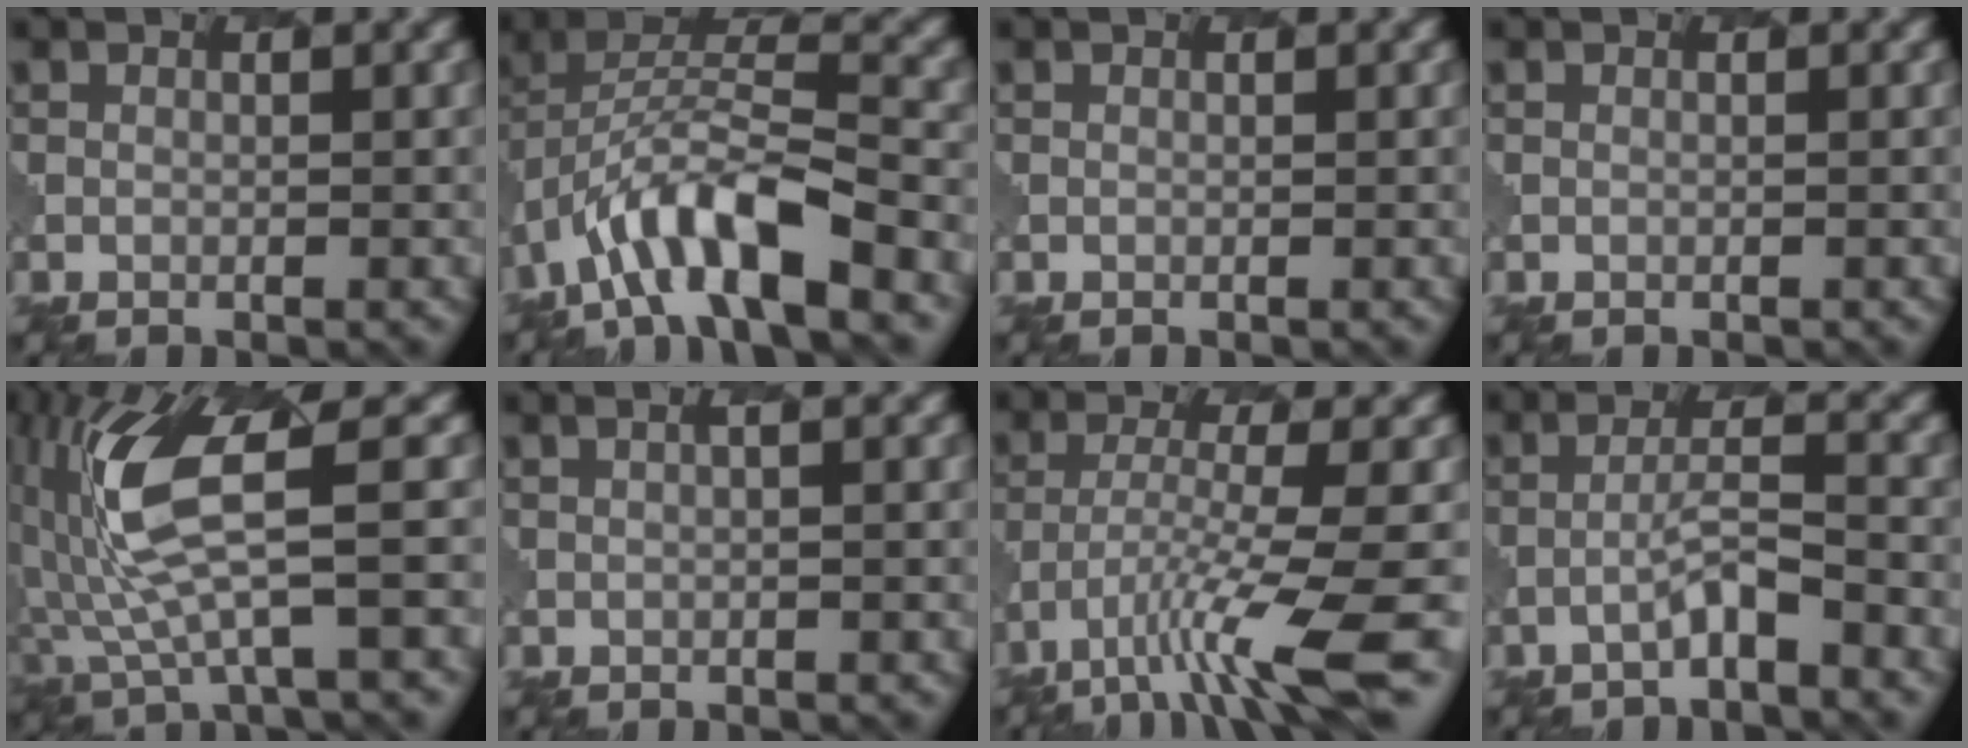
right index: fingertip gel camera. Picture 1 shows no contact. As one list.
[{"total": 9.1, "force": [-4.9, 2.9, 7.1], "torque": [-0.121, 0.014, -0.088]}, {"total": 0.0}, {"total": 0.0}, {"total": 7.9, "force": [0.9, 2.0, 7.7], "torque": [-0.171, -0.002, 0.026]}, {"total": 1.2, "force": [0.5, 0.3, 1.1], "torque": [-0.012, 0.002, 0.007]}, {"total": 7.4, "force": [-3.8, 0.9, 6.2], "torque": [-0.111, -0.008, -0.068]}, {"total": 2.2, "force": [-1.2, 0.1, 1.8], "torque": [-0.035, 0.013, -0.025]}]